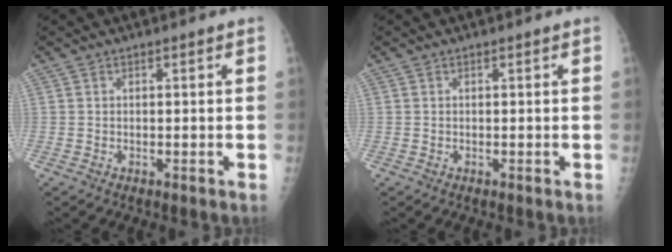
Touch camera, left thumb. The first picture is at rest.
{"total": 0.0}